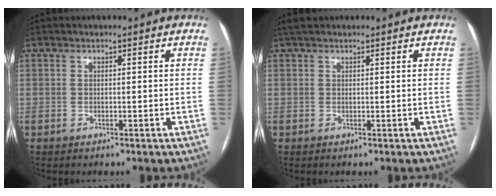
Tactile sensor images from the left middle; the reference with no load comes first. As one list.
[{"total": 2.0, "force": [1.6, 0.7, 0.9], "torque": [-0.017, 0.020, 0.030]}]